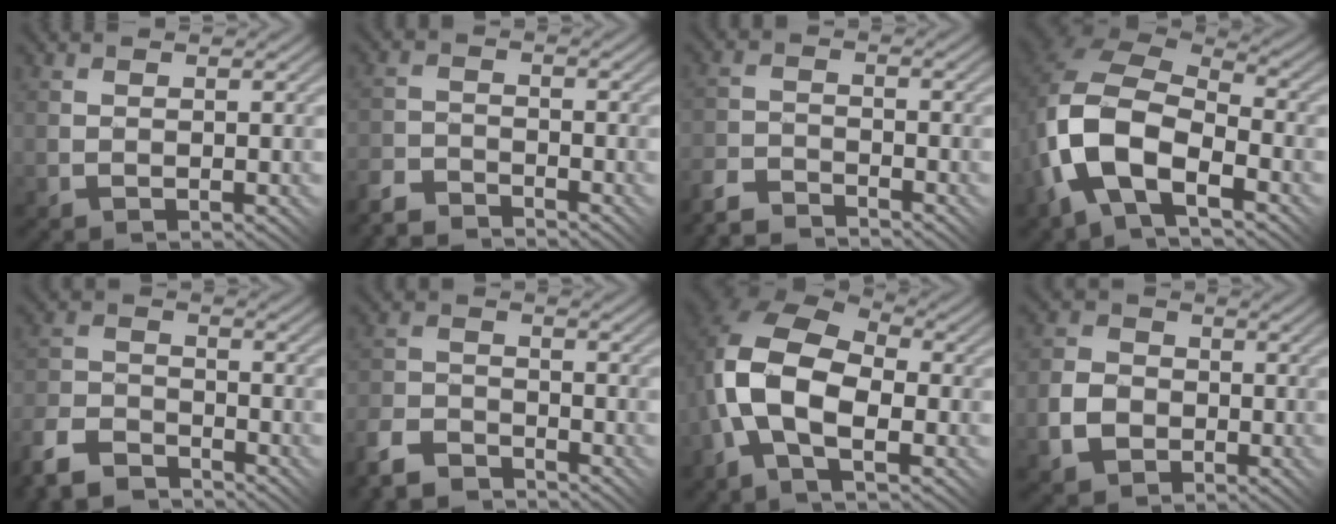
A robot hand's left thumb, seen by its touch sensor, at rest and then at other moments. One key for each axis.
{"total": 4.6, "fx": -4.5, "fy": 0.9, "fz": 0.7, "tx": -0.013, "ty": 0.001, "tz": -0.098}
{"total": 5.1, "fx": -4.9, "fy": 0.8, "fz": 1.0, "tx": -0.020, "ty": 0.000, "tz": -0.108}
{"total": 13.5, "fx": -5.0, "fy": 7.6, "fz": 10.1, "tx": -0.231, "ty": -0.021, "tz": -0.096}
{"total": 7.9, "fx": -6.7, "fy": 3.2, "fz": 2.8, "tx": -0.069, "ty": -0.007, "tz": -0.140}
{"total": 6.3, "fx": -5.6, "fy": 2.3, "fz": 1.9, "tx": -0.042, "ty": -0.004, "tz": -0.121}
{"total": 11.6, "fx": -2.0, "fy": 6.6, "fz": 9.3, "tx": -0.206, "ty": 0.001, "tz": -0.050}
{"total": 5.0, "fx": -1.6, "fy": 4.3, "fz": 2.0, "tx": -0.055, "ty": -0.007, "tz": -0.039}